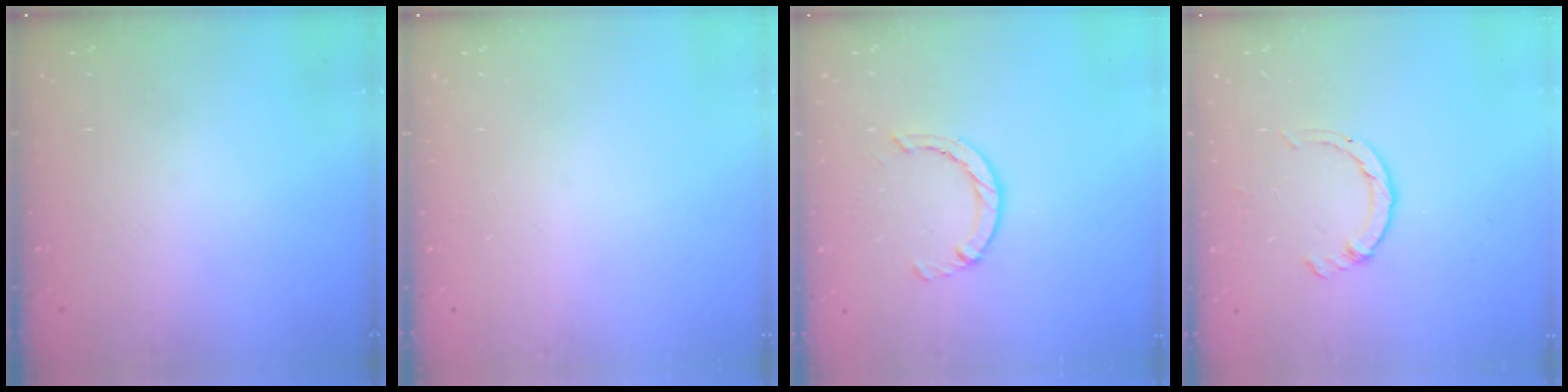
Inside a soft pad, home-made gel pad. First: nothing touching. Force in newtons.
{"total": 0.0}
{"total": 2.5, "press": 2.4, "slide": 0.4}
{"total": 2.6, "press": 2.6, "slide": 0.4}